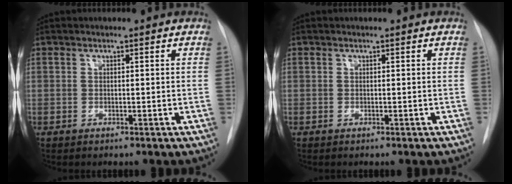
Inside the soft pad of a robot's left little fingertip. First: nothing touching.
{"total": 0.0}